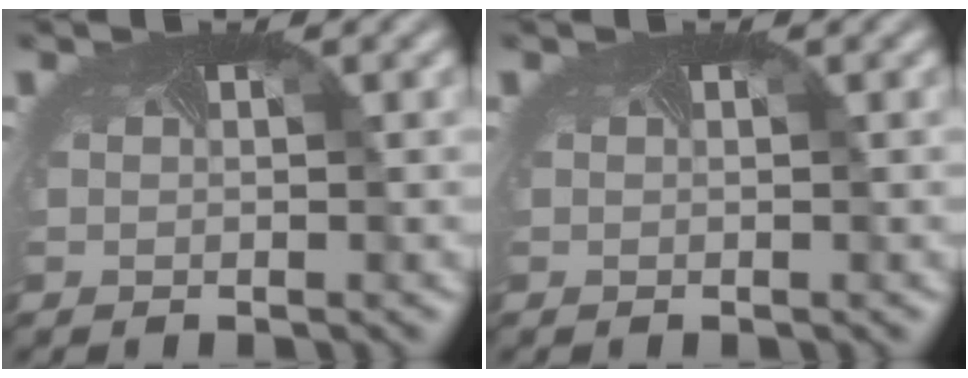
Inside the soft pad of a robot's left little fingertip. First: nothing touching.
{"total": 0.0}